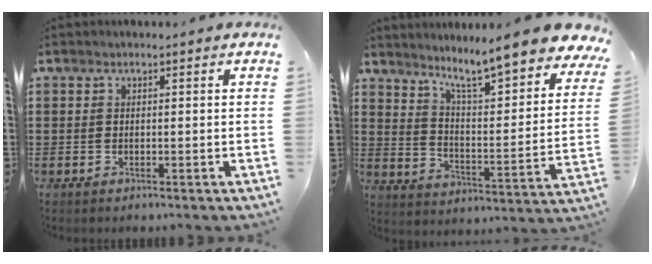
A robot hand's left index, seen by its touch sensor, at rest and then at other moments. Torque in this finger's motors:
{"motor_torque": [2.14, 0.00, 0.81, 0.21]}